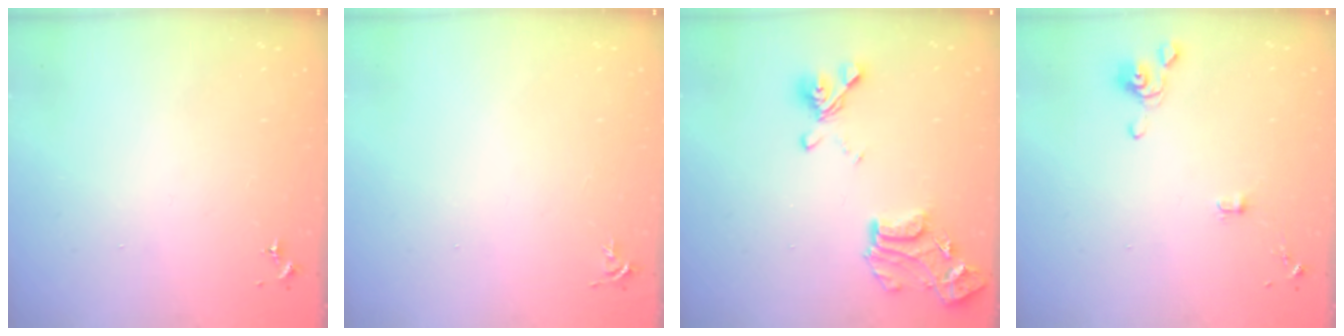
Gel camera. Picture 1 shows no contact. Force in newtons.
{"total": 3.7, "press": 3.7, "slide": 0.5}
{"total": 16.4, "press": 16.4, "slide": 1.4}
{"total": 4.1, "press": 4.0, "slide": 0.7}